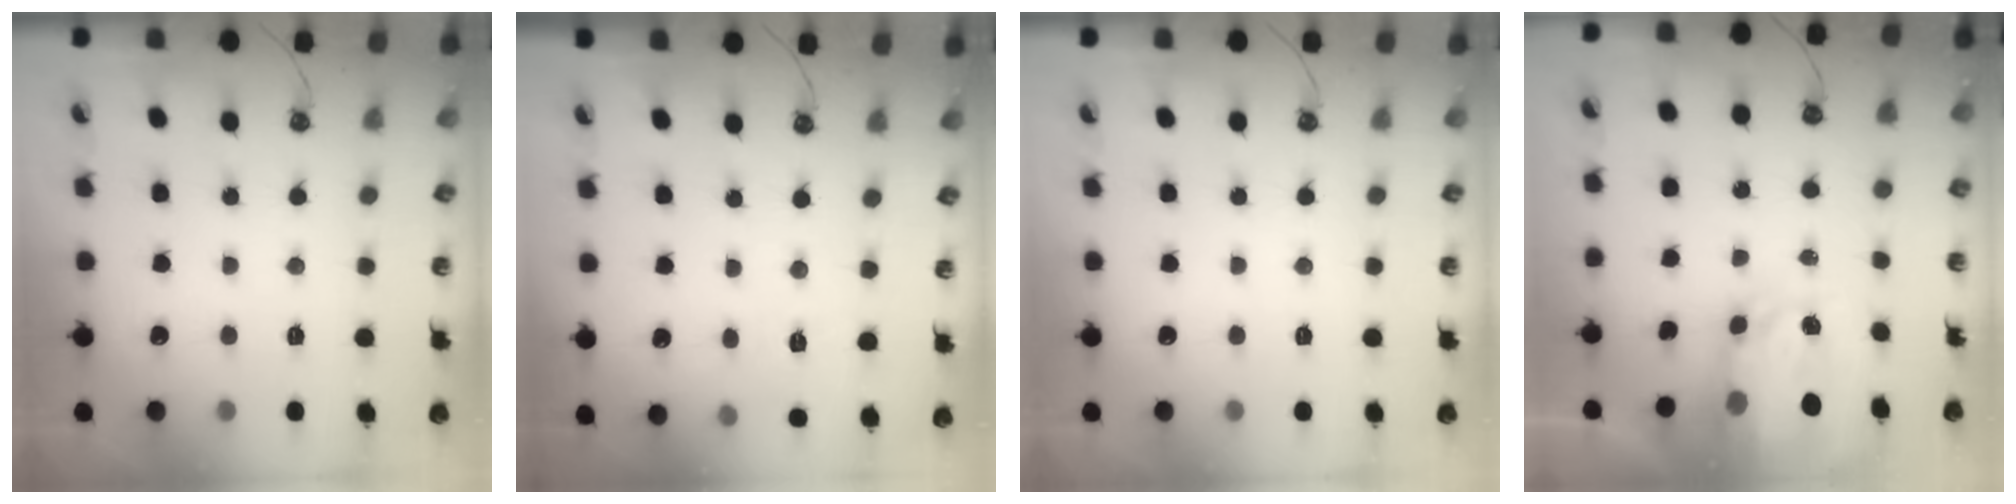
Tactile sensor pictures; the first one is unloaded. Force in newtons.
{"total": 3.3, "press": 3.3, "slide": 0.5}
{"total": 0.0}
{"total": 5.3, "press": 5.2, "slide": 0.7}